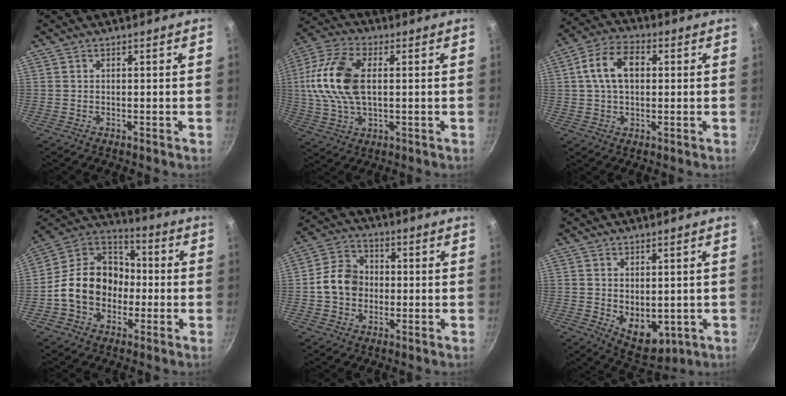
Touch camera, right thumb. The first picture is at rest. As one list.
[{"total": 15.1, "force": [1.8, 8.3, 12.5], "torque": [-0.246, 0.015, 0.022]}, {"total": 7.9, "force": [1.4, 4.9, 6.0], "torque": [-0.100, 0.018, 0.018]}, {"total": 16.2, "force": [-2.9, 12.9, 9.3], "torque": [-0.120, 0.053, -0.068]}, {"total": 8.8, "force": [-0.7, 7.3, 4.8], "torque": [-0.054, 0.022, -0.027]}, {"total": 8.1, "force": [-0.3, 5.4, 6.0], "torque": [-0.065, -0.018, 0.016]}]